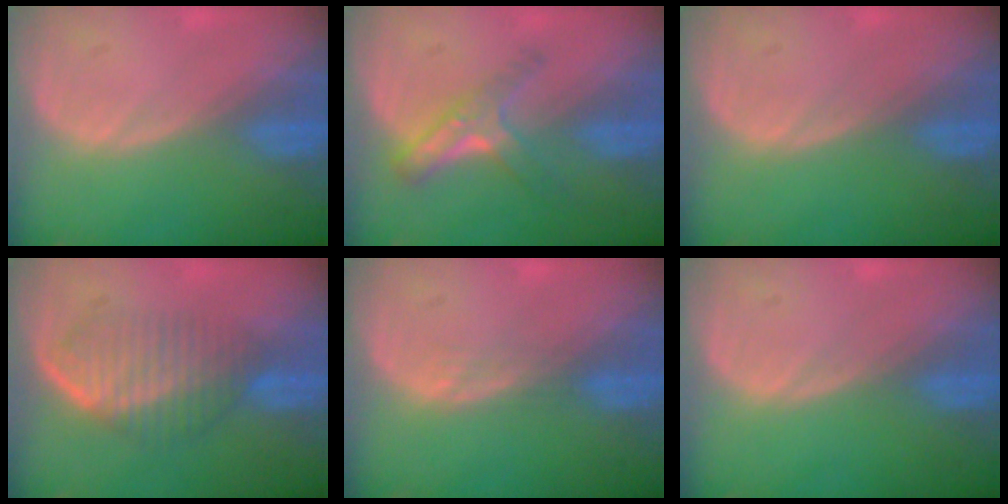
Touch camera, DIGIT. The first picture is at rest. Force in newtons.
{"total": 5.6, "press": 4.9, "slide": 2.6}
{"total": 0.0}
{"total": 6.2, "press": 5.8, "slide": 2.4}
{"total": 1.1, "press": 1.1, "slide": 0.1}
{"total": 0.0}